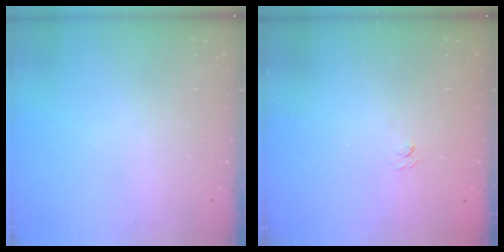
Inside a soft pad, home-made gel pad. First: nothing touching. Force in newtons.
{"total": 1.9, "press": 1.7, "slide": 0.9}